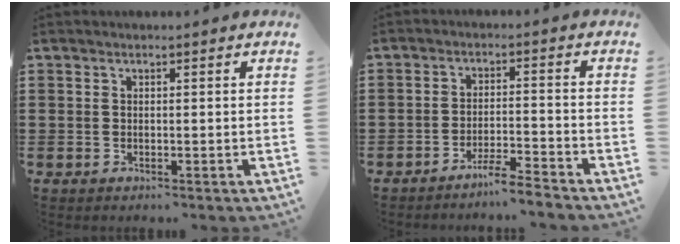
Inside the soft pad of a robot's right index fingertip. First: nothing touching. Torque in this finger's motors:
{"motor_torque": [-0.47, 1.01, -0.84, -0.21]}